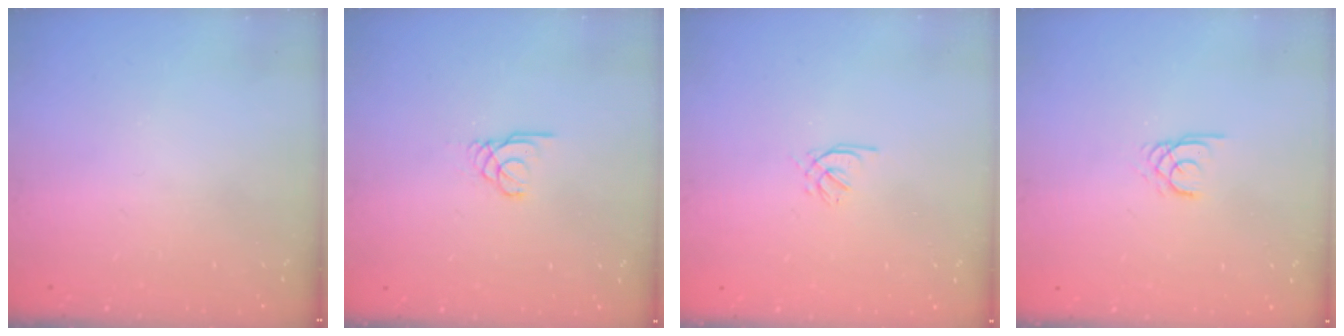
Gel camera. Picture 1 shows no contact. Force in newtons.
{"total": 1.7, "press": 1.7, "slide": 0.2}
{"total": 0.9, "press": 0.8, "slide": 0.4}
{"total": 1.7, "press": 1.7, "slide": 0.2}